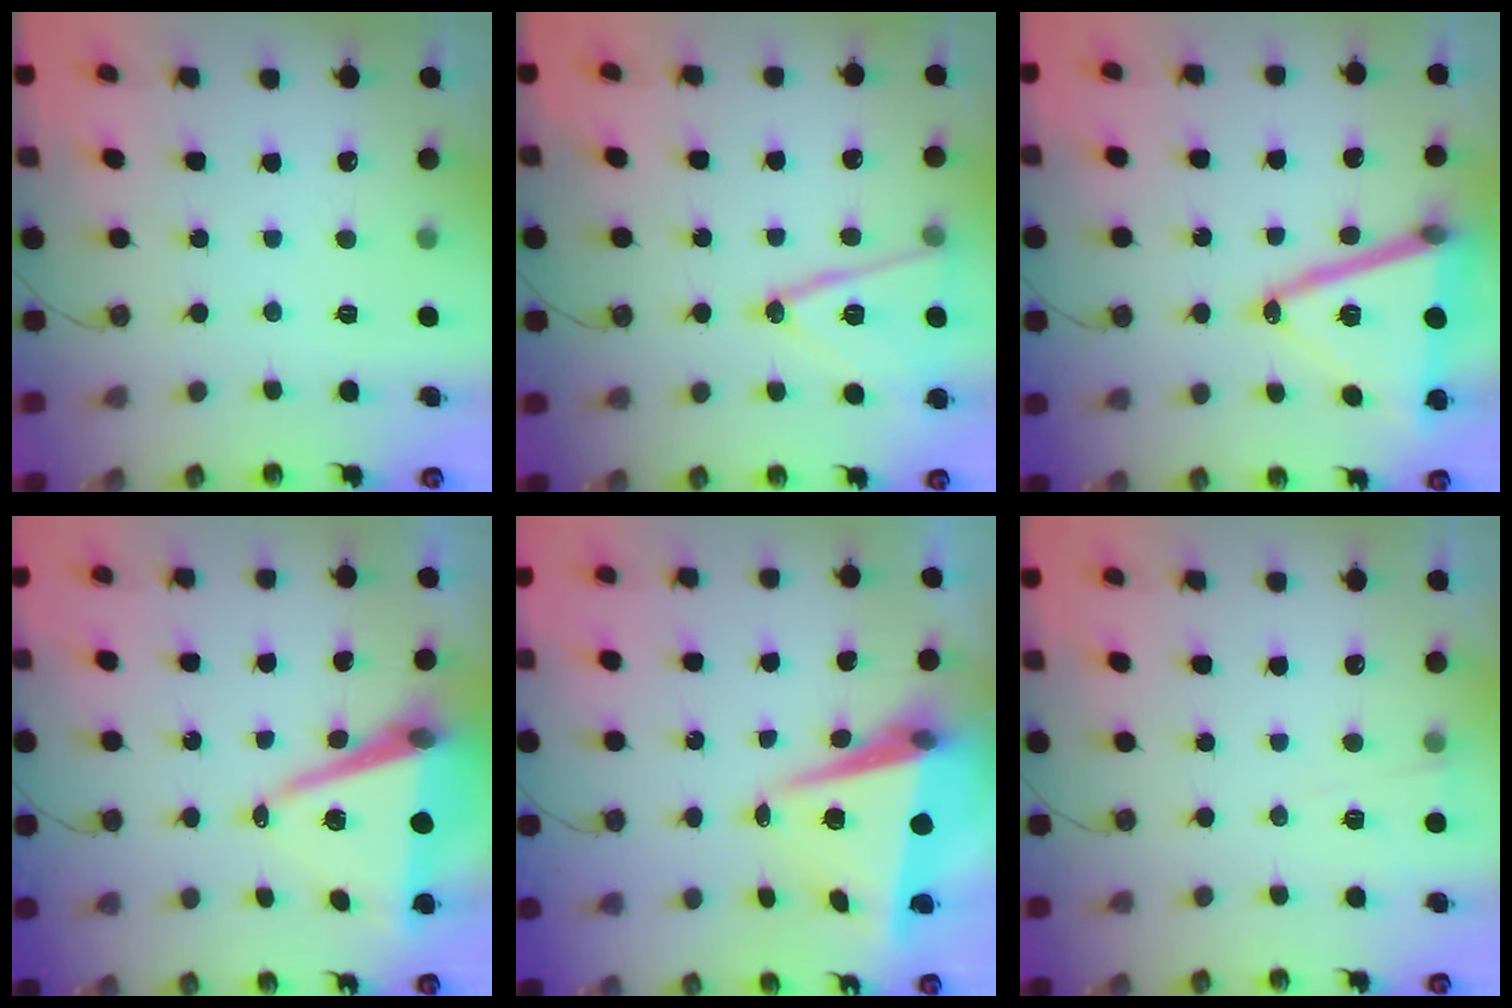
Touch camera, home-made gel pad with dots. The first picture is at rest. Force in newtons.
{"total": 14.7, "press": 14.4, "slide": 3.4}
{"total": 18.5, "press": 18.1, "slide": 4.0}
{"total": 10.7, "press": 9.9, "slide": 4.0}
{"total": 8.7, "press": 8.3, "slide": 2.5}
{"total": 3.1, "press": 2.9, "slide": 1.1}